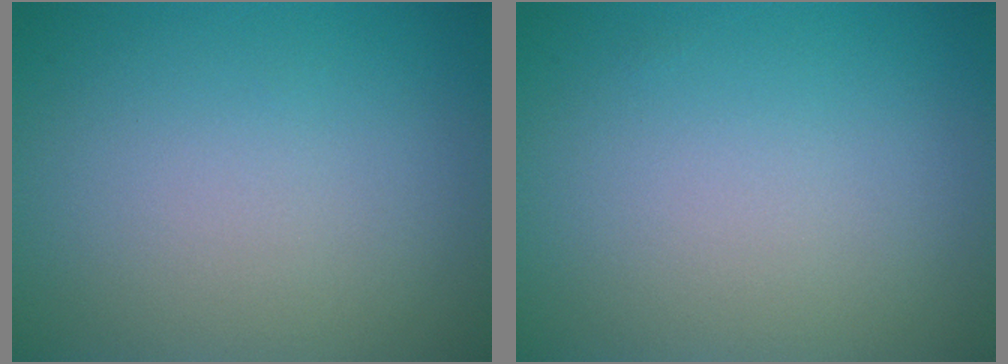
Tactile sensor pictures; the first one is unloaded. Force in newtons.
{"total": 0.0}